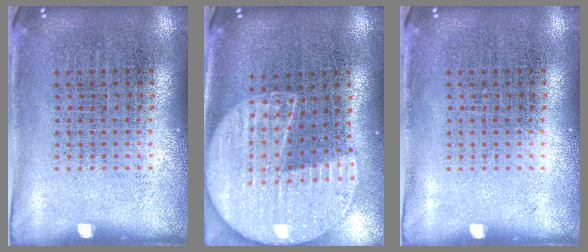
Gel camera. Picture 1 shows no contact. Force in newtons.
{"total": 2.2, "press": 1.9, "slide": 1.0}
{"total": 0.0}